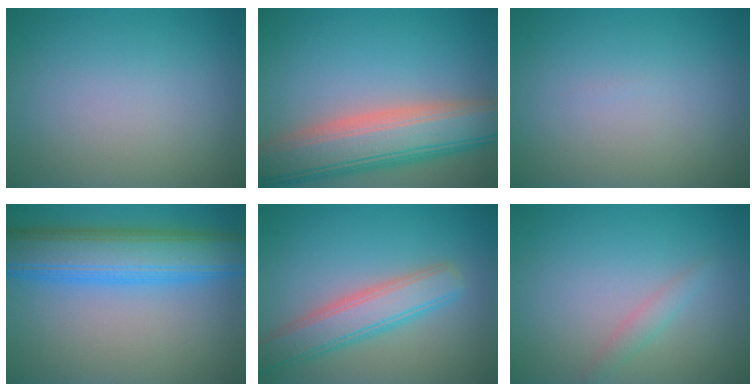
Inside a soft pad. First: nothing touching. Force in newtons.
{"total": 9.3, "press": 9.3, "slide": 0.7}
{"total": 0.0}
{"total": 8.6, "press": 8.5, "slide": 0.4}
{"total": 4.7, "press": 4.7, "slide": 0.3}
{"total": 1.3, "press": 1.3, "slide": 0.0}